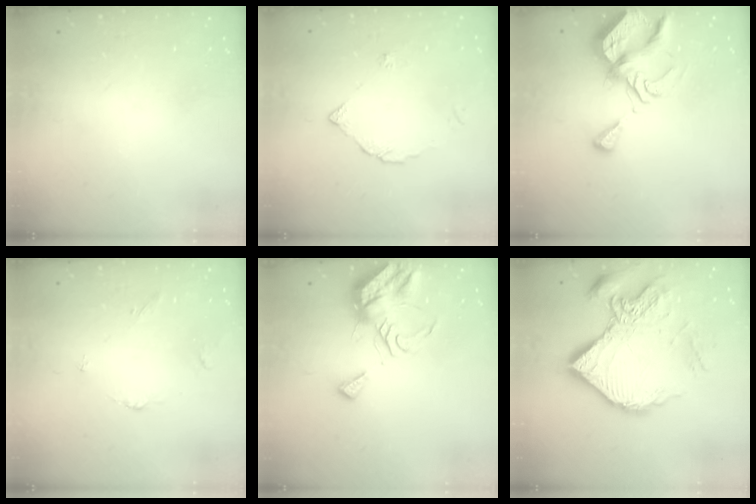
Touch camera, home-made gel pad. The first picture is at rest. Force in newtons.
{"total": 3.0, "press": 3.0, "slide": 0.2}
{"total": 12.1, "press": 12.1, "slide": 0.9}
{"total": 3.0, "press": 2.9, "slide": 0.5}
{"total": 9.7, "press": 9.7, "slide": 1.1}
{"total": 21.2, "press": 21.1, "slide": 2.2}